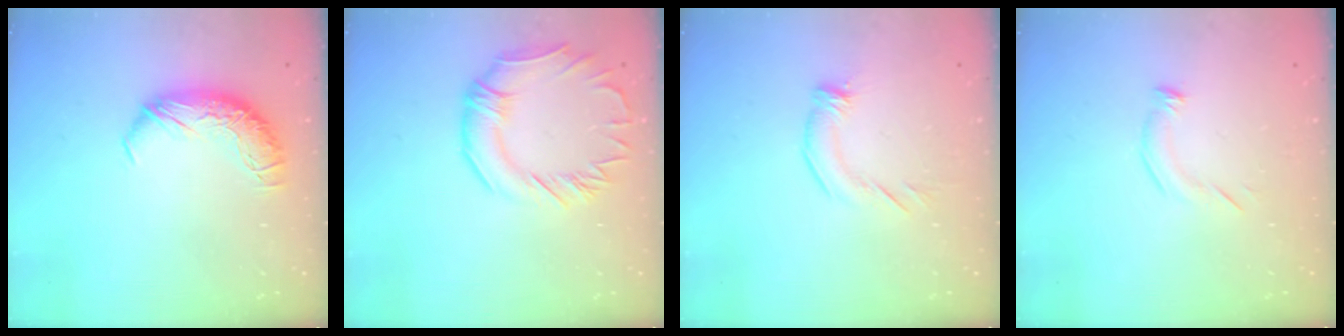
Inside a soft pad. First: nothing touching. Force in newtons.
{"total": 3.1, "press": 3.0, "slide": 1.0}
{"total": 2.4, "press": 2.3, "slide": 0.9}
{"total": 4.7, "press": 4.6, "slide": 1.0}